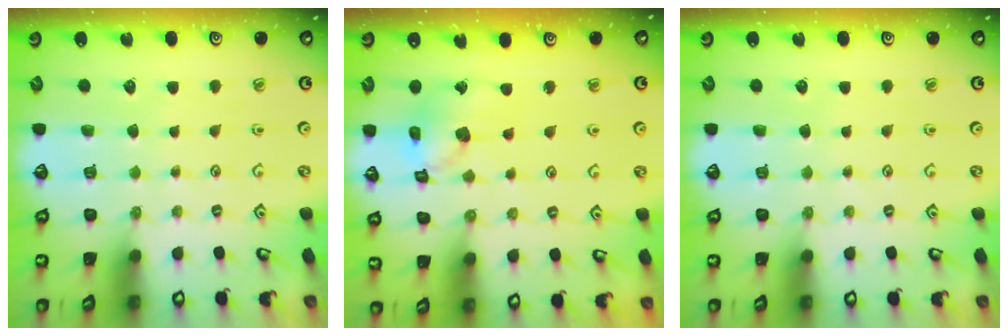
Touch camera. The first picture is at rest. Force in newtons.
{"total": 12.3, "press": 12.2, "slide": 1.6}
{"total": 0.0}